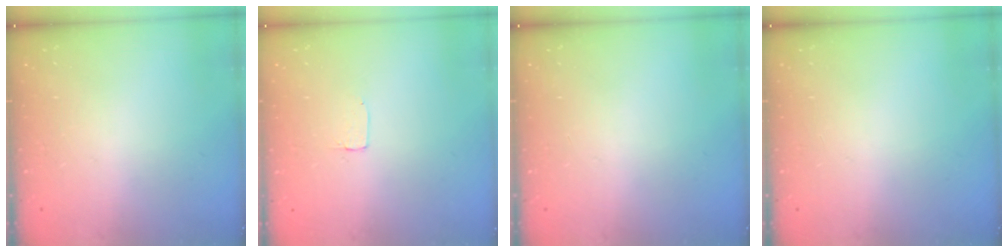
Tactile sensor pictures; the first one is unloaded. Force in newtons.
{"total": 2.0, "press": 2.0, "slide": 0.0}
{"total": 0.0}
{"total": 0.0}